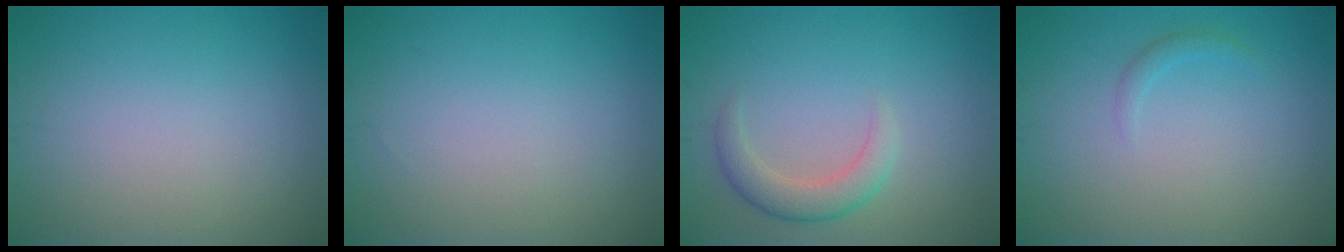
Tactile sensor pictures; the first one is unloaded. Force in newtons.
{"total": 0.0}
{"total": 2.8, "press": 2.8, "slide": 0.2}
{"total": 0.9, "press": 0.9, "slide": 0.0}